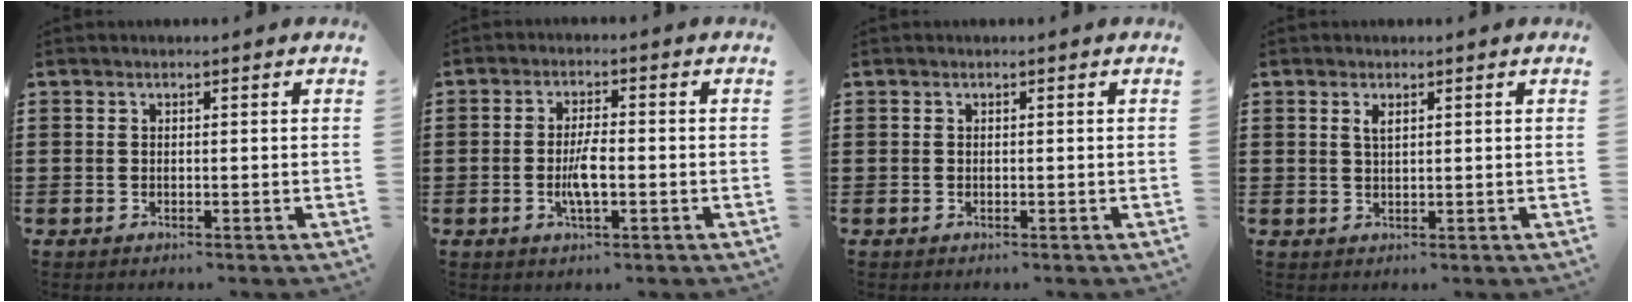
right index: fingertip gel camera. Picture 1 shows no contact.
{"total": 4.4, "force": [-1.0, 1.2, 4.1], "torque": [-0.093, -0.004, -0.025]}
{"total": 0.0}
{"total": 1.5, "force": [0.7, 0.6, 1.2], "torque": [-0.024, 0.004, 0.012]}